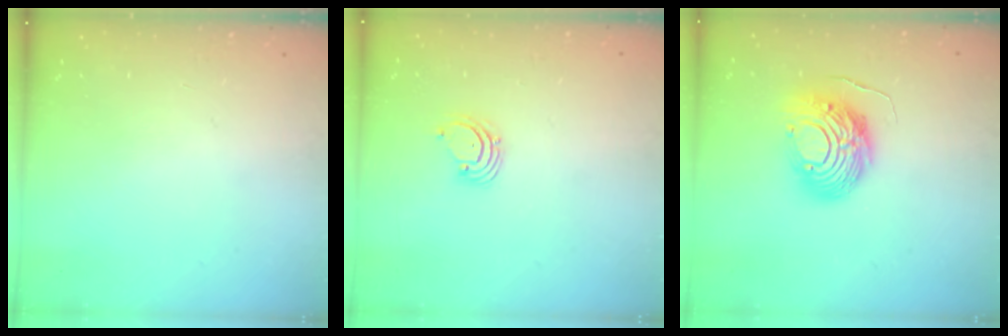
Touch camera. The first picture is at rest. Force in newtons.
{"total": 1.6, "press": 1.6, "slide": 0.1}
{"total": 12.4, "press": 12.3, "slide": 1.1}